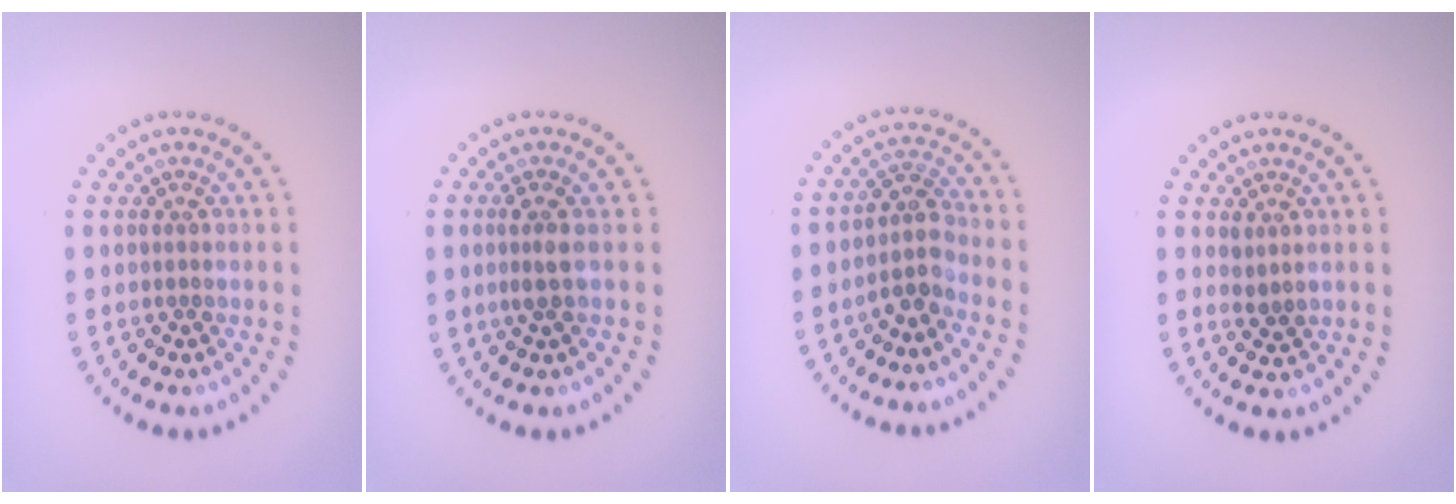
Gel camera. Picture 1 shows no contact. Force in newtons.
{"total": 1.6, "press": 1.3, "slide": 1.0}
{"total": 2.7, "press": 2.1, "slide": 1.7}
{"total": 1.1, "press": 0.9, "slide": 0.6}